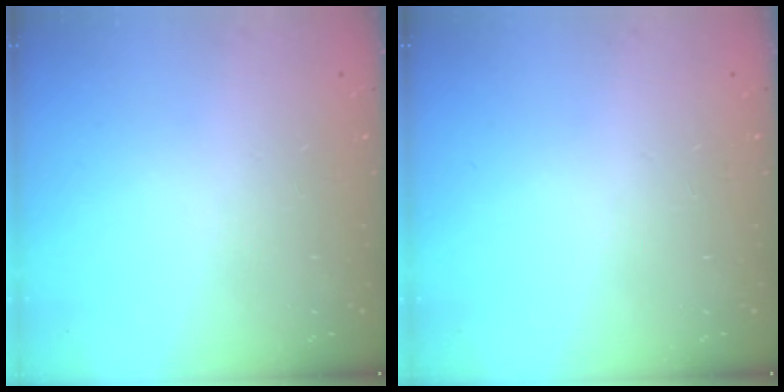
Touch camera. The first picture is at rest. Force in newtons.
{"total": 0.0}